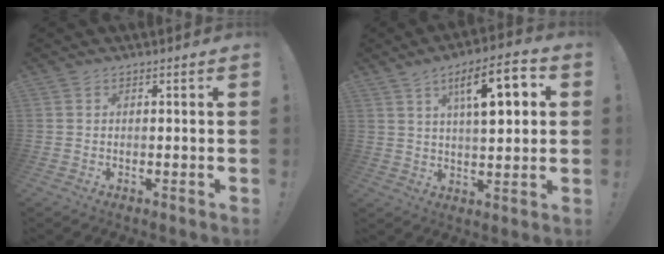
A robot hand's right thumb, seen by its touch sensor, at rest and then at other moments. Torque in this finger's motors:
{"motor_torque": [0.14, 2.50, 1.54, 0.75, 0.04]}